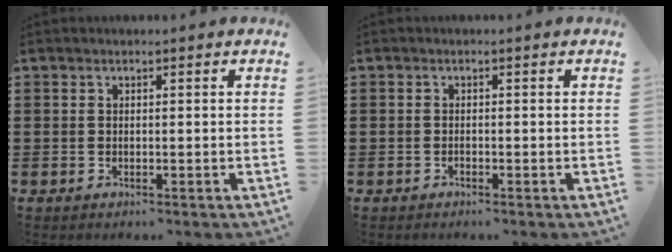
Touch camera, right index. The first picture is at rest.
{"total": 0.6, "force": [-0.5, 0.2, 0.2], "torque": [-0.006, -0.001, -0.010]}